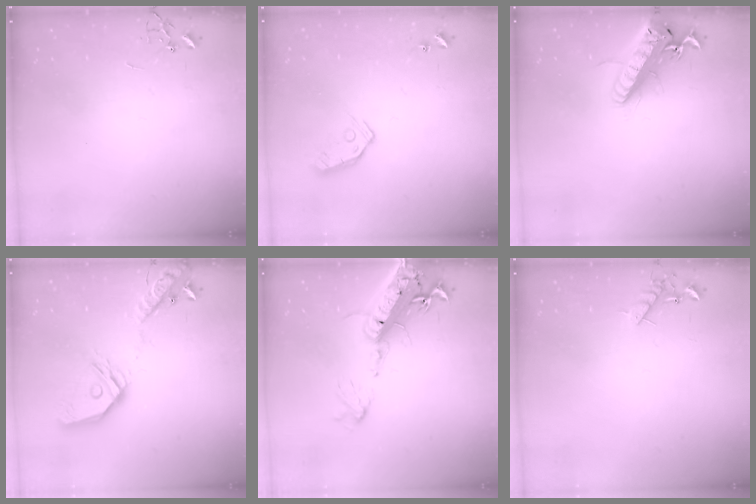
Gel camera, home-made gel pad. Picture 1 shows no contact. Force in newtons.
{"total": 8.3, "press": 8.3, "slide": 0.5}
{"total": 19.8, "press": 19.4, "slide": 4.2}
{"total": 21.0, "press": 20.7, "slide": 3.7}
{"total": 23.7, "press": 23.2, "slide": 5.2}
{"total": 8.8, "press": 8.8, "slide": 1.0}